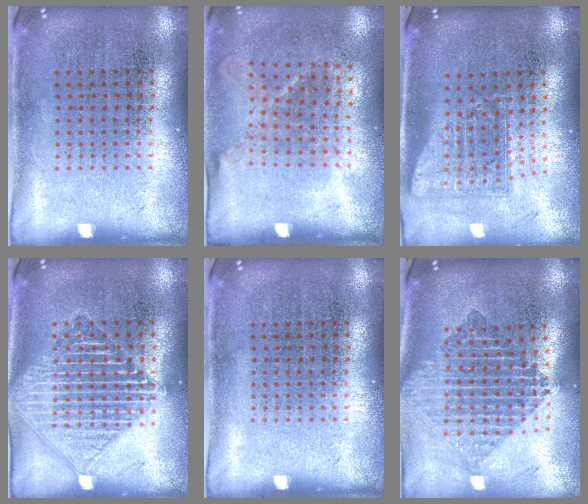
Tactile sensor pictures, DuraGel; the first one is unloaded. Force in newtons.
{"total": 1.2, "press": 0.9, "slide": 0.9}
{"total": 1.7, "press": 1.3, "slide": 1.0}
{"total": 2.3, "press": 2.3, "slide": 0.4}
{"total": 0.0}
{"total": 2.2, "press": 1.7, "slide": 1.4}